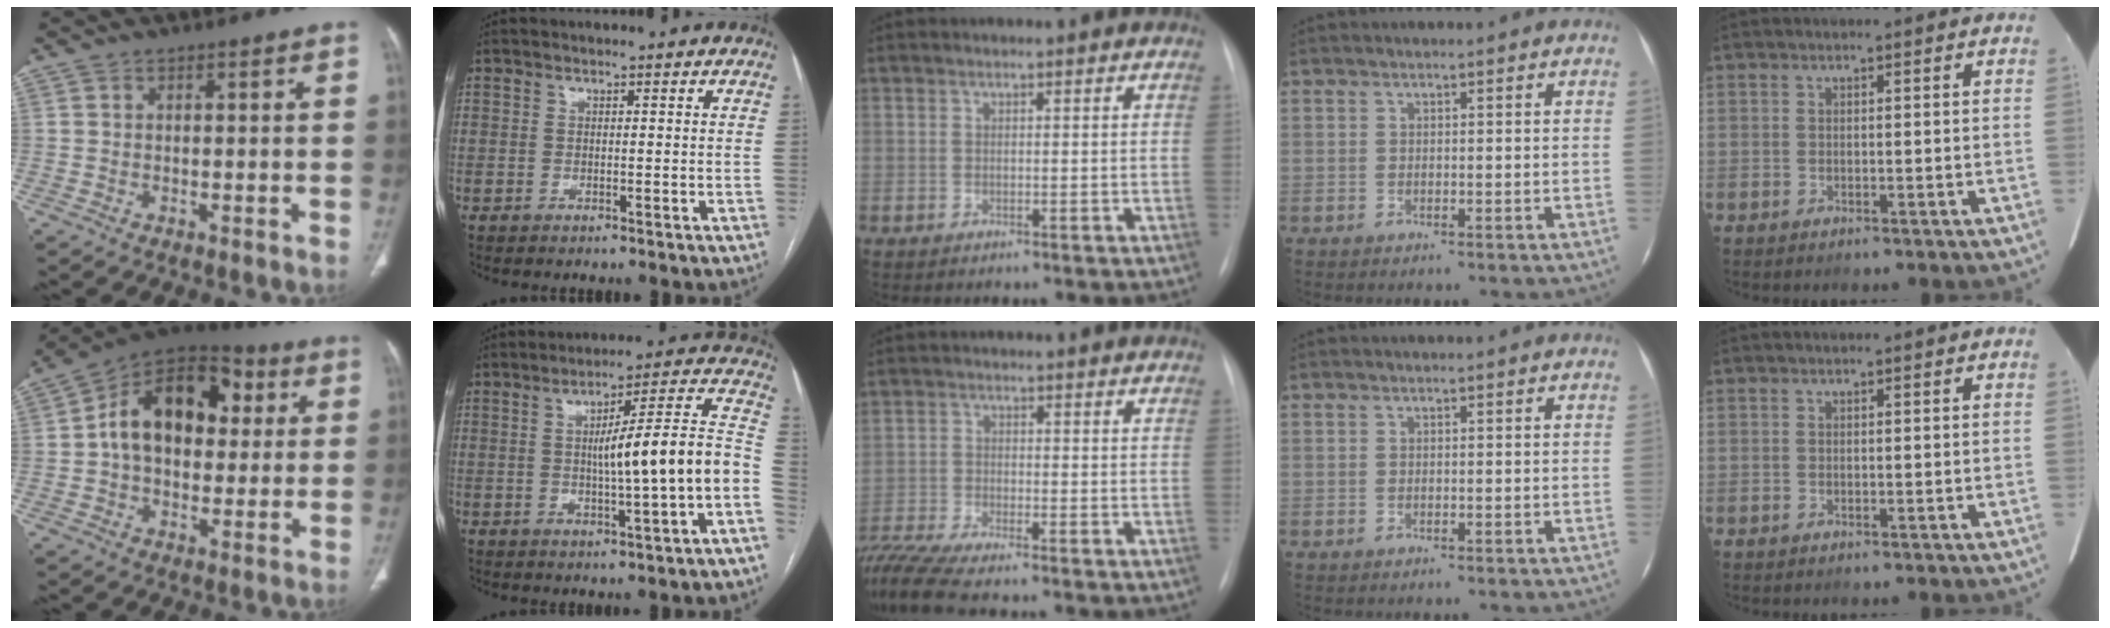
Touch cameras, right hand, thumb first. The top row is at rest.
{"thumb": {"total": 18.8, "force": [3.0, 12.6, 13.6], "torque": [-0.181, 0.027, 0.039]}, "index": {"total": 14.3, "force": [-2.4, 0.0, 14.1], "torque": [-0.201, 0.024, -0.035]}, "middle": {"total": 8.3, "force": [-7.4, -0.7, 3.7], "torque": [-0.071, -0.019, -0.130]}}